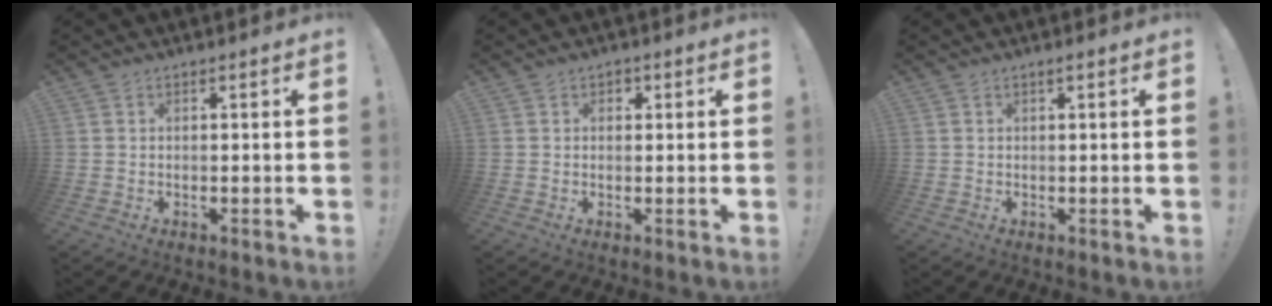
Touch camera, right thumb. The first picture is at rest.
{"total": 1.7, "force": [0.3, 1.5, 0.6], "torque": [0.002, -0.003, 0.002]}
{"total": 1.1, "force": [0.6, -0.1, 1.0], "torque": [-0.013, -0.001, 0.007]}